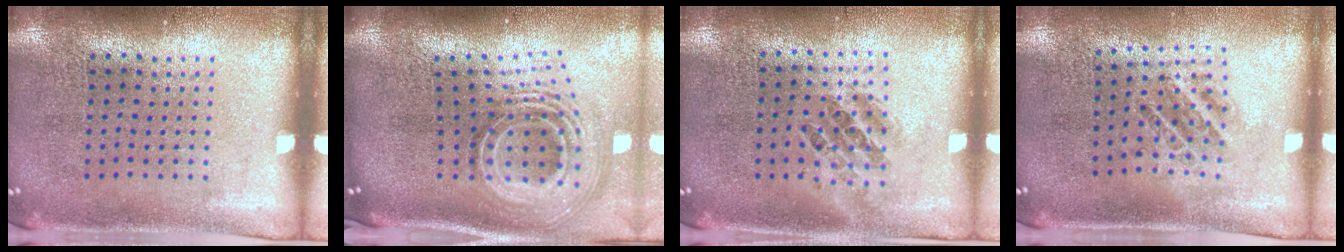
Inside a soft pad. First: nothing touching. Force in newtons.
{"total": 2.8, "press": 1.8, "slide": 2.1}
{"total": 0.9, "press": 0.8, "slide": 0.3}
{"total": 1.0, "press": 1.0, "slide": 0.1}